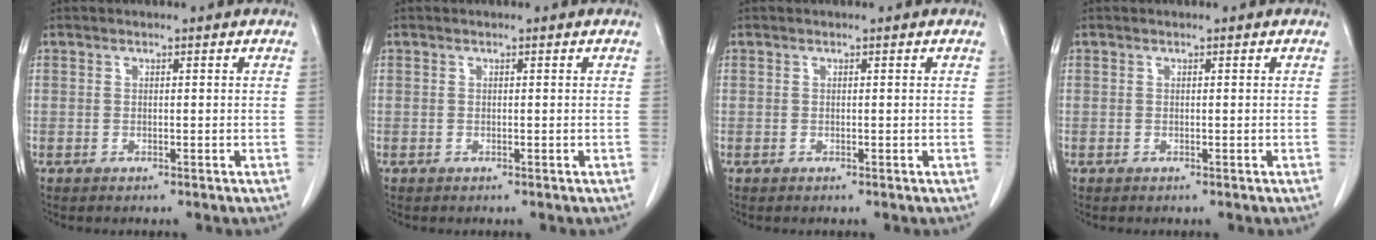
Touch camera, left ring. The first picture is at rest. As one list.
[{"total": 0.0}, {"total": 0.0}, {"total": 0.0}]